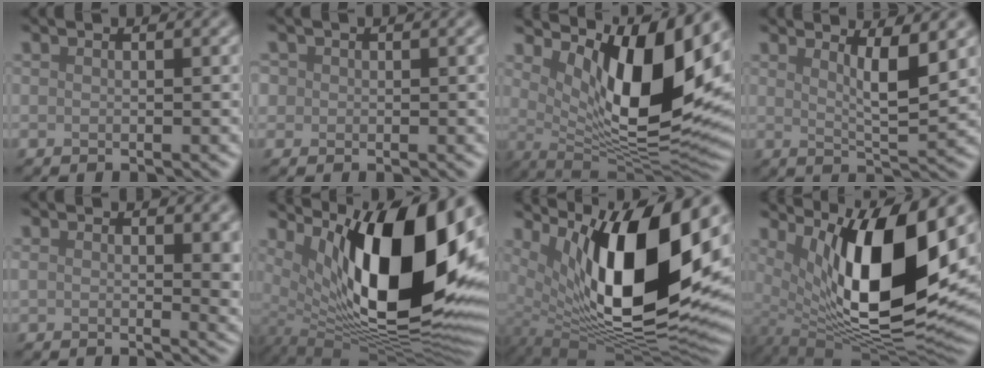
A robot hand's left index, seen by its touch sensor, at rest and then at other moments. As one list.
[{"total": 0.7, "force": [0.1, 0.6, -0.2], "torque": [-0.003, -0.001, 0.006]}, {"total": 11.5, "force": [3.3, 3.8, 10.3], "torque": [-0.170, -0.017, 0.069]}, {"total": 4.1, "force": [1.5, 0.8, 3.7], "torque": [-0.063, -0.012, 0.031]}, {"total": 5.1, "force": [2.1, 2.3, 4.1], "torque": [-0.037, 0.001, 0.040]}, {"total": 16.3, "force": [4.4, 6.0, 14.5], "torque": [-0.215, -0.010, 0.076]}, {"total": 14.7, "force": [4.6, 5.4, 12.9], "torque": [-0.206, -0.020, 0.088]}, {"total": 13.4, "force": [3.8, 4.1, 12.2], "torque": [-0.200, -0.018, 0.079]}]